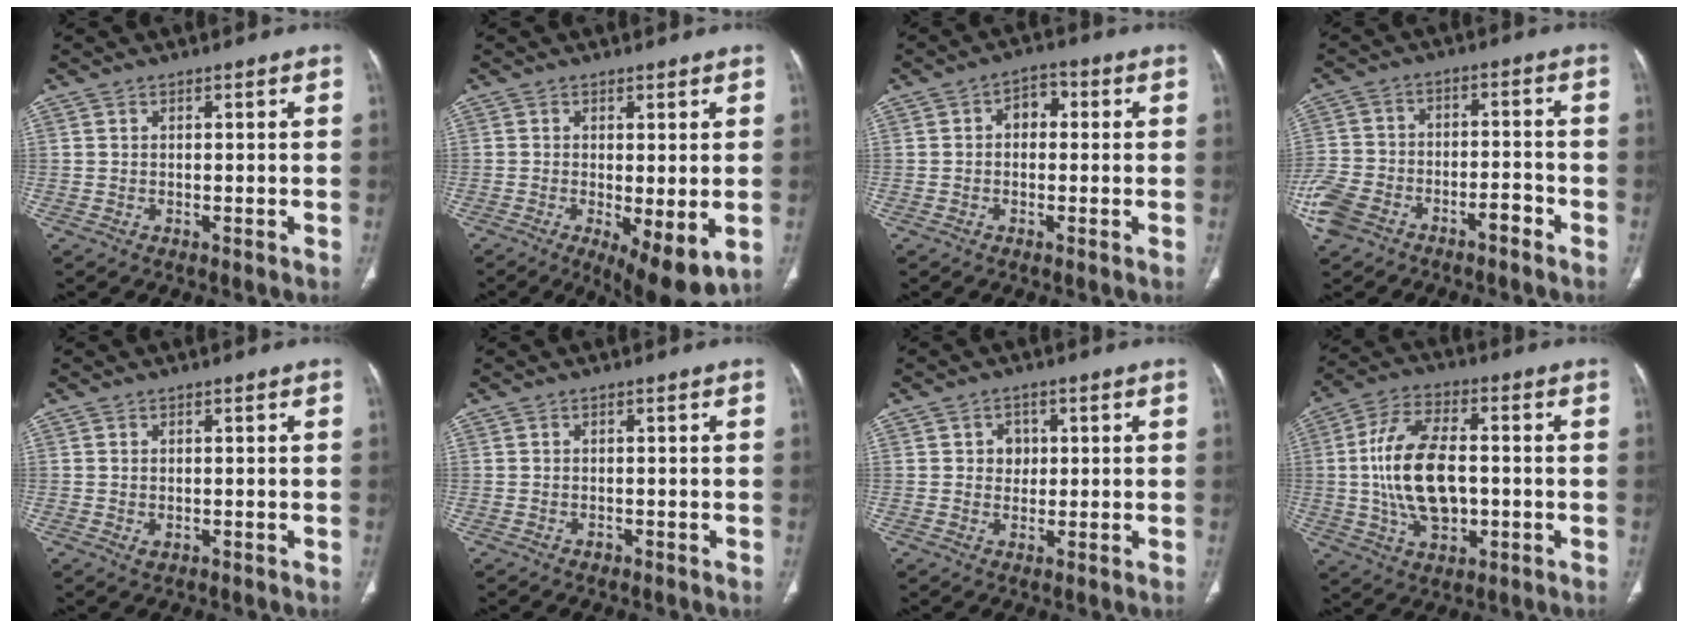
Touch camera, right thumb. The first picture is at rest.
{"total": 8.6, "force": [-2.1, 2.9, 7.9], "torque": [-0.121, -0.024, -0.026]}
{"total": 4.1, "force": [0.3, 3.0, 2.8], "torque": [-0.021, 0.015, -0.007]}
{"total": 10.6, "force": [-6.6, 5.7, 6.0], "torque": [-0.119, 0.042, -0.121]}
{"total": 1.2, "force": [-0.3, 0.8, 0.8], "torque": [-0.016, 0.000, 0.001]}
{"total": 0.8, "force": [-0.5, 0.6, 0.3], "torque": [-0.003, 0.002, -0.007]}
{"total": 3.3, "force": [0.6, 2.9, 1.4], "torque": [0.001, 0.002, 0.007]}
{"total": 15.7, "force": [-0.4, 8.7, 13.0], "torque": [-0.243, 0.014, -0.005]}